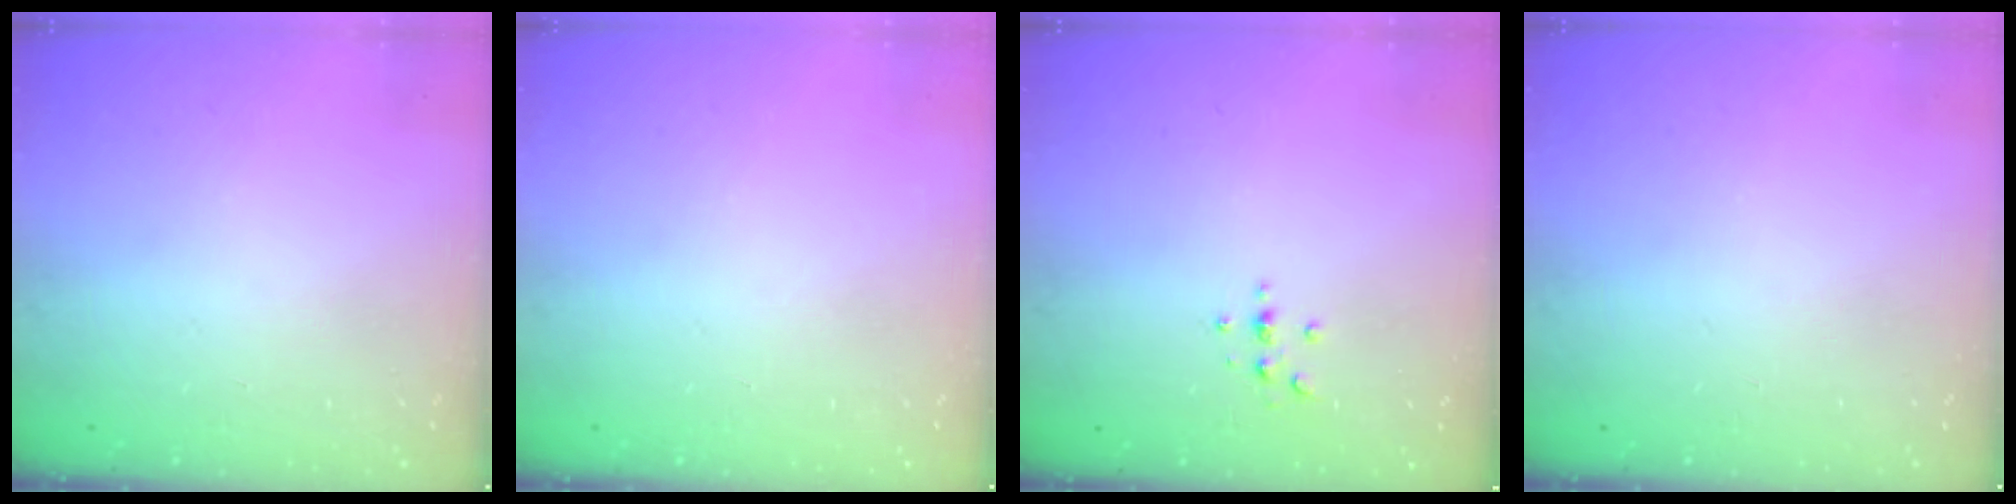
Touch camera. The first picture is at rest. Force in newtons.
{"total": 0.0}
{"total": 2.2, "press": 2.1, "slide": 0.2}
{"total": 0.0}